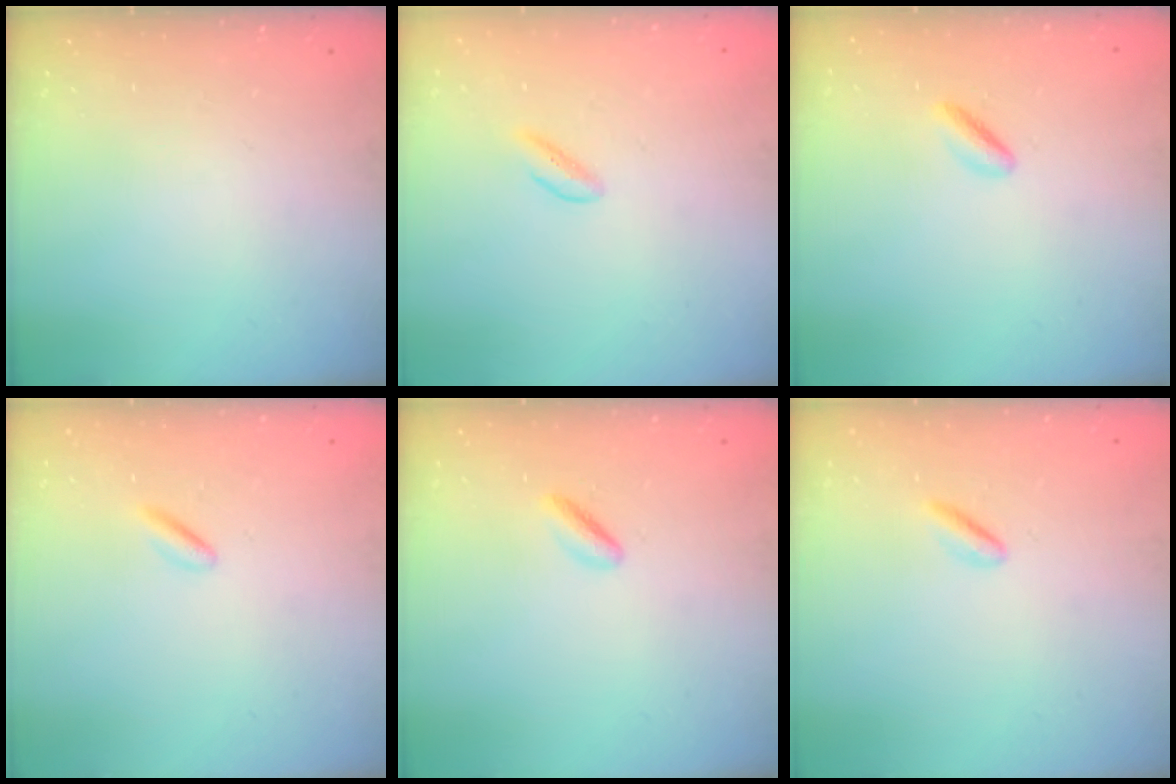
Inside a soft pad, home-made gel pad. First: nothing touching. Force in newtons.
{"total": 0.0}
{"total": 3.0, "press": 2.9, "slide": 0.8}
{"total": 0.7, "press": 0.6, "slide": 0.4}
{"total": 3.0, "press": 2.9, "slide": 0.8}
{"total": 1.0, "press": 0.7, "slide": 0.7}